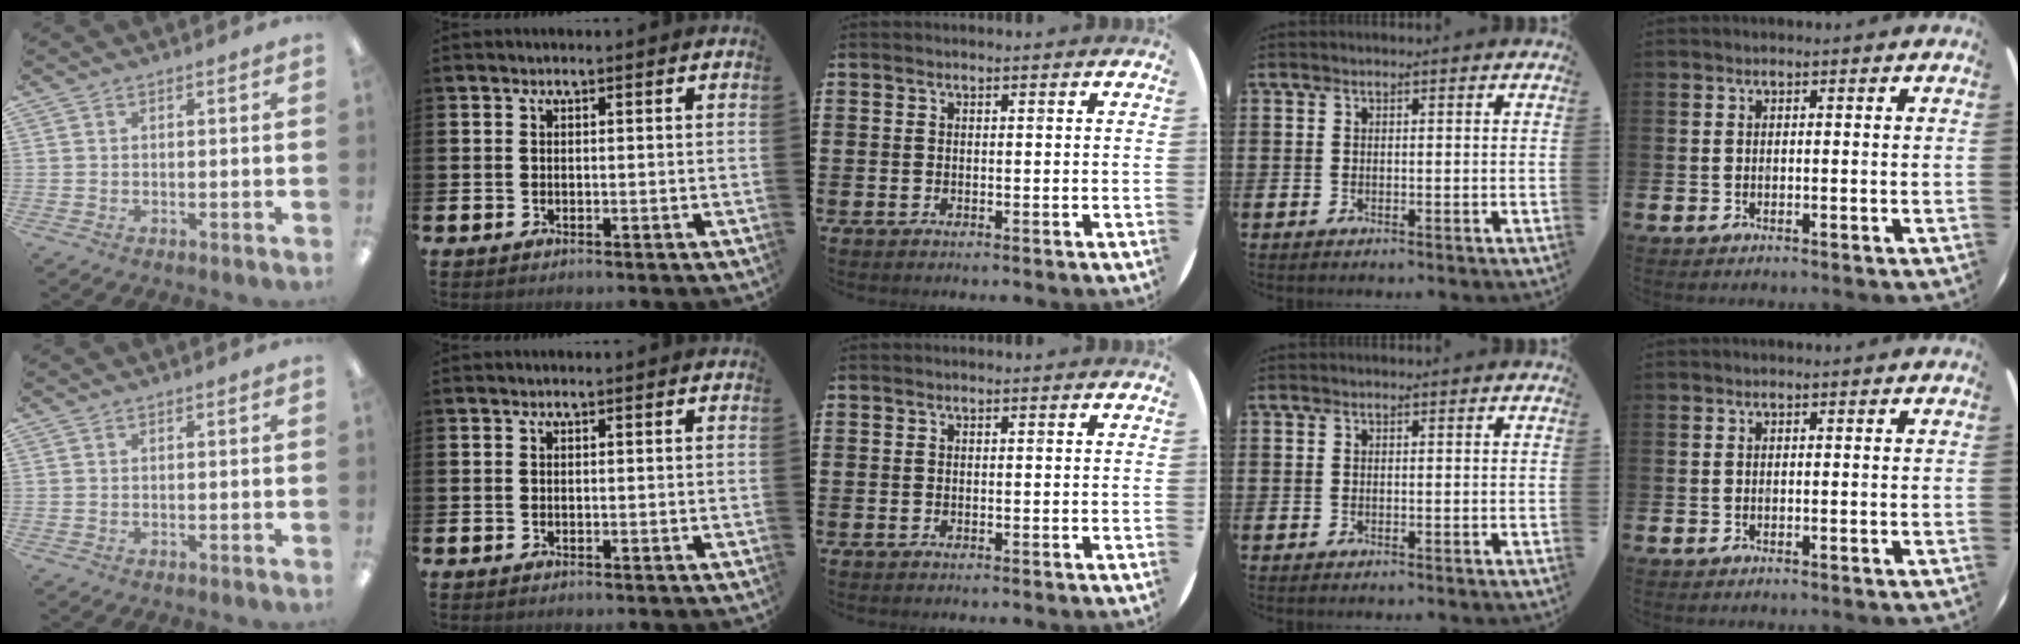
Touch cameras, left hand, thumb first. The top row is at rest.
{}